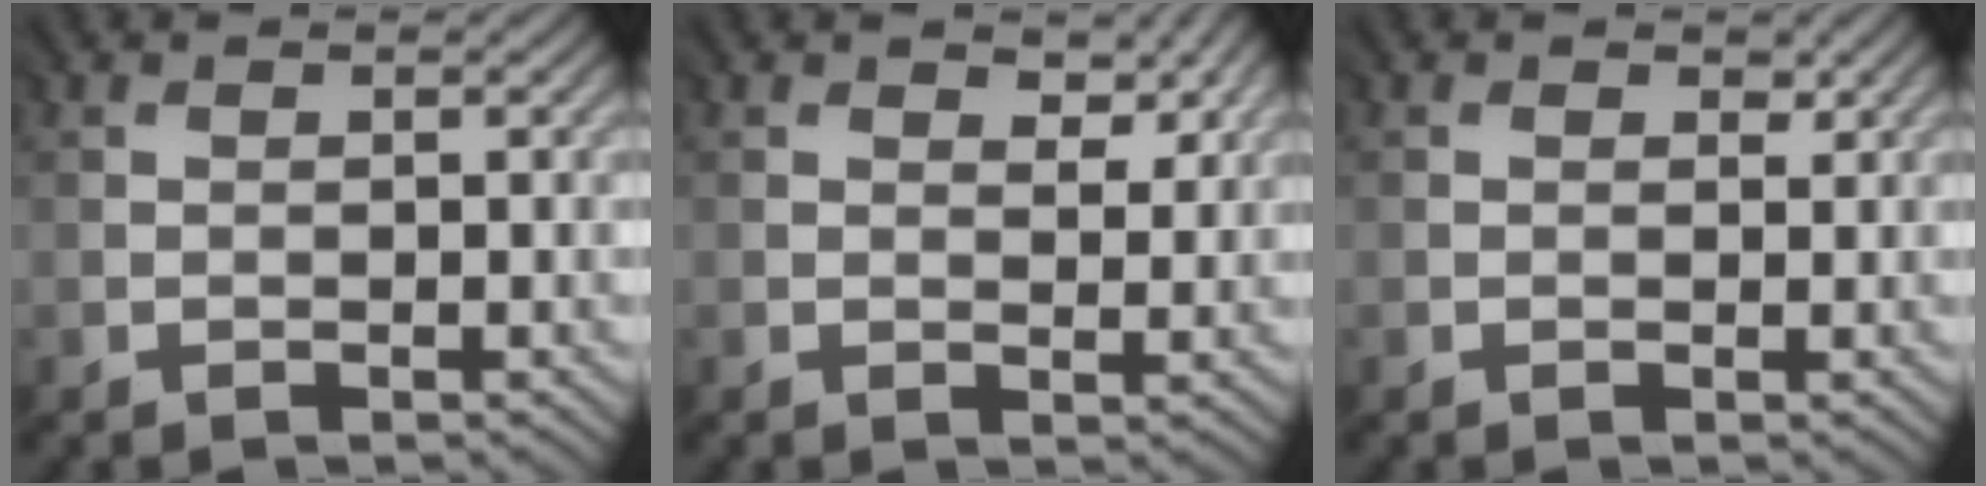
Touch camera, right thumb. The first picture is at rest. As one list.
[{"total": 3.3, "force": [1.9, 1.8, 2.1], "torque": [-0.032, -0.007, 0.032]}, {"total": 1.1, "force": [0.7, 0.7, 0.6], "torque": [-0.009, -0.002, 0.011]}]